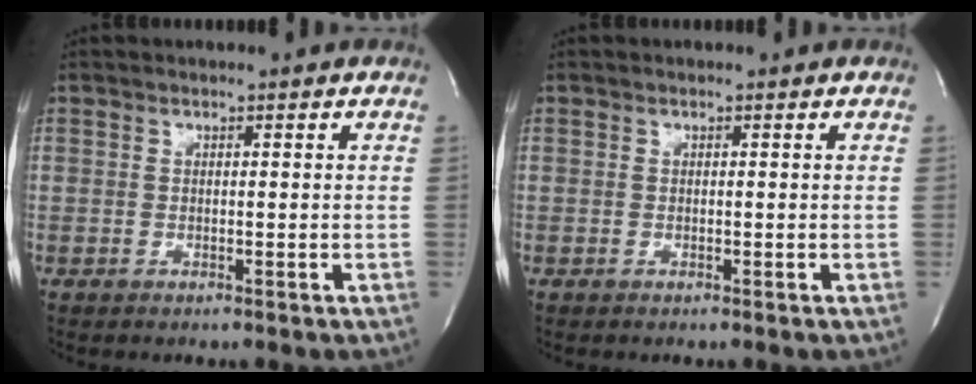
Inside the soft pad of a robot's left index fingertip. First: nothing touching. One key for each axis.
{"total": 0.0}